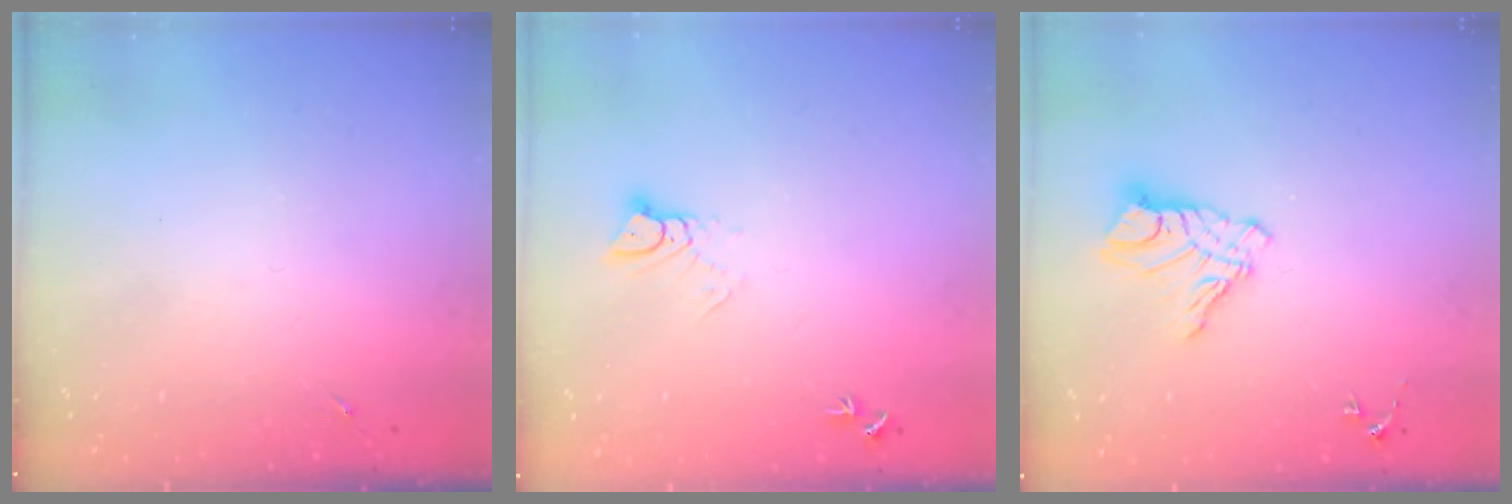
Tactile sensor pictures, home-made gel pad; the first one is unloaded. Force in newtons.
{"total": 4.7, "press": 4.7, "slide": 0.2}
{"total": 11.3, "press": 11.2, "slide": 0.9}